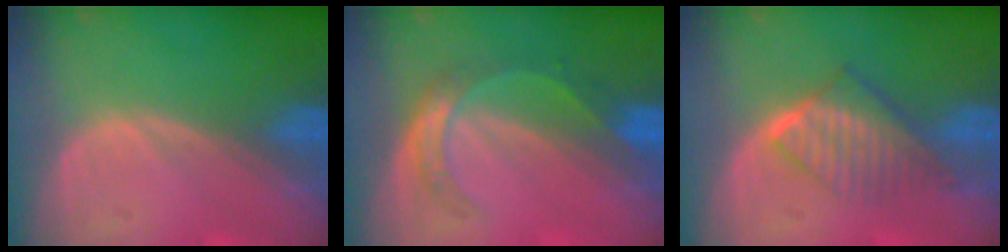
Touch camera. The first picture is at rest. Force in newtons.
{"total": 5.4, "press": 4.7, "slide": 2.6}
{"total": 6.5, "press": 5.7, "slide": 3.0}